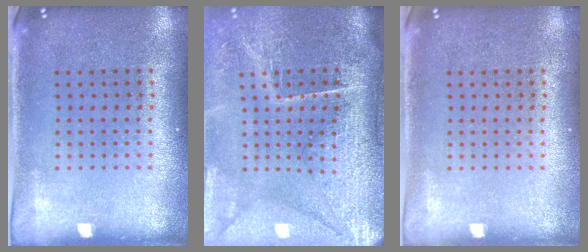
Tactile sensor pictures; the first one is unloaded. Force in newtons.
{"total": 4.7, "press": 4.0, "slide": 2.5}
{"total": 0.0}